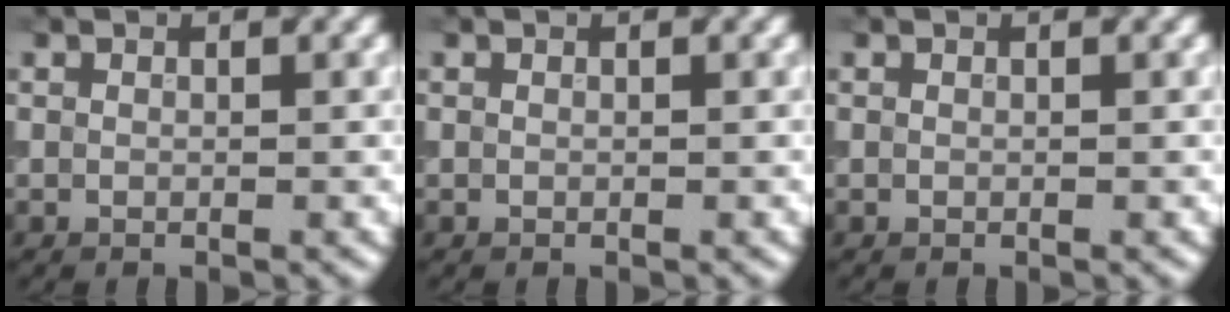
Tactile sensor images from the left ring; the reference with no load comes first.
{"total": 0.0}
{"total": 0.0}